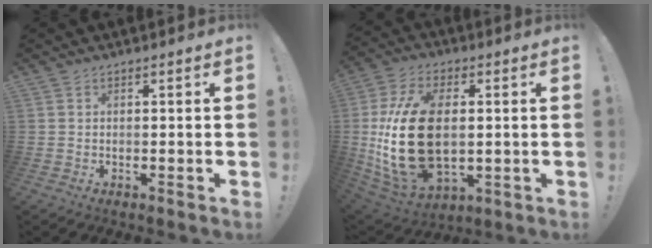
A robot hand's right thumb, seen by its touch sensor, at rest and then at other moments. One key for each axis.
{"total": 23.7, "fx": 0.4, "fy": 14.2, "fz": 19.0, "tx": -0.382, "ty": -0.007, "tz": 0.018}